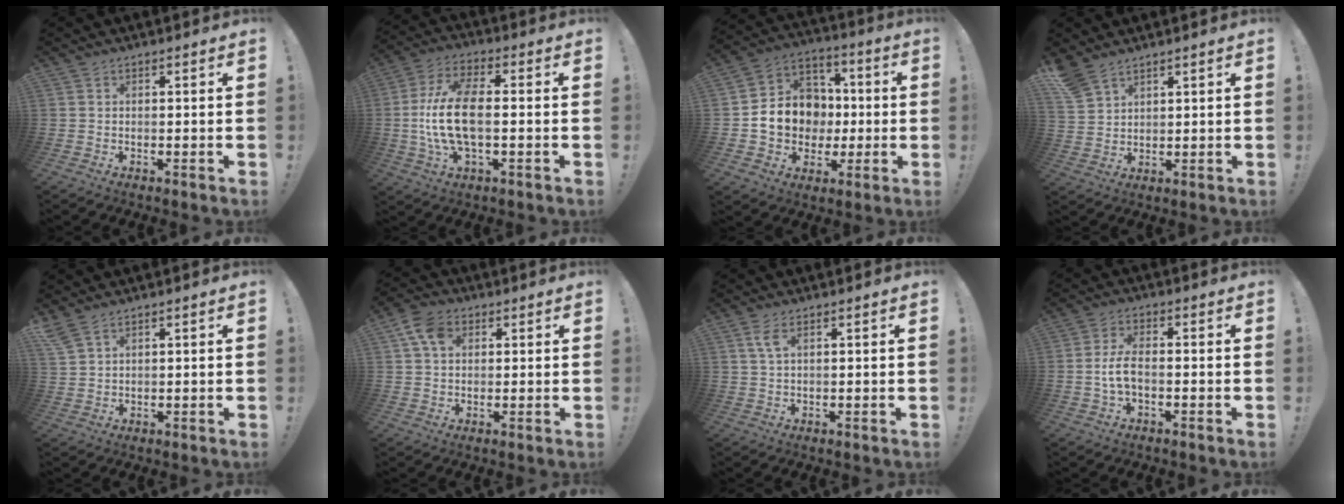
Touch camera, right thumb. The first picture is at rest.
{"total": 14.4, "force": [-1.1, 6.4, 12.8], "torque": [-0.265, 0.002, -0.019]}
{"total": 13.6, "force": [-1.3, 12.1, 6.0], "torque": [-0.082, 0.017, -0.006]}
{"total": 6.3, "force": [5.2, 2.7, 2.4], "torque": [-0.054, -0.023, 0.103]}
{"total": 3.9, "force": [3.0, 1.0, 2.3], "torque": [-0.049, -0.012, 0.060]}
{"total": 8.0, "force": [2.8, 5.6, 5.0], "torque": [-0.094, 0.002, 0.054]}
{"total": 3.7, "force": [1.5, 1.3, 3.1], "torque": [-0.057, 0.000, 0.025]}
{"total": 5.9, "force": [-1.1, 2.4, 5.2], "torque": [-0.115, -0.003, -0.021]}